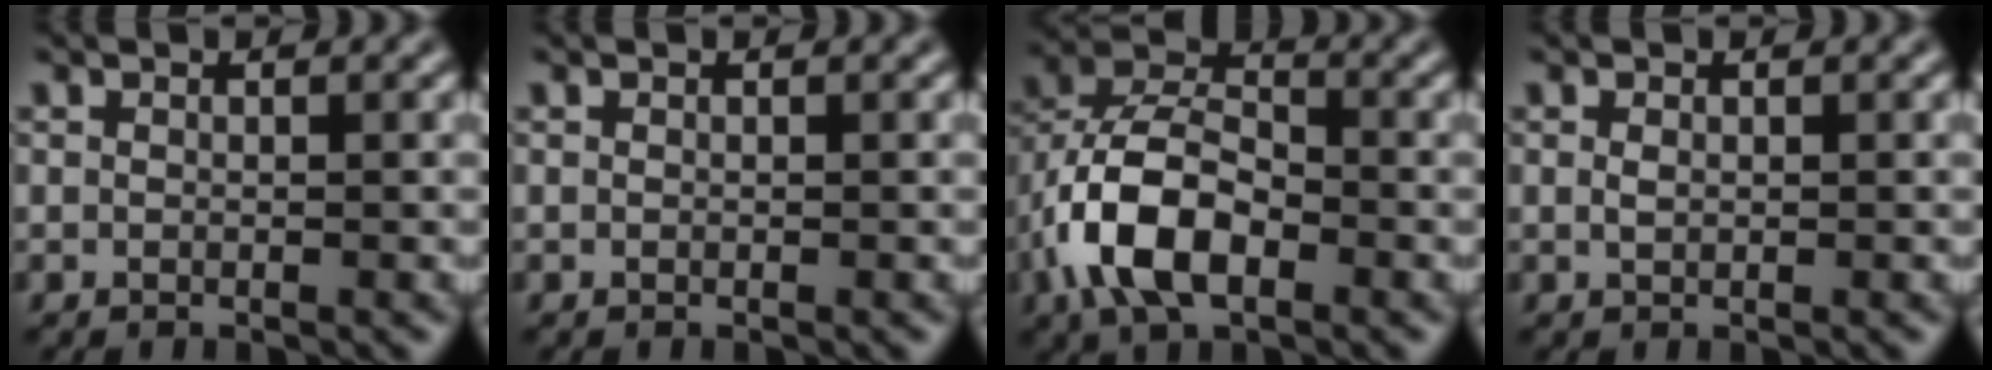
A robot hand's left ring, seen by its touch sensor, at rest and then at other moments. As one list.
[{"total": 0.0}, {"total": 8.5, "force": [-3.2, 4.6, 6.4], "torque": [-0.131, 0.009, -0.071]}, {"total": 0.6, "force": [0.1, 0.4, 0.5], "torque": [-0.012, 0.000, 0.002]}]